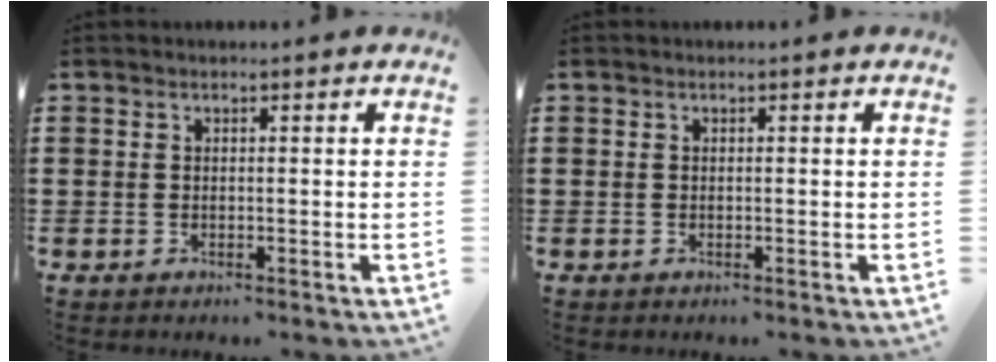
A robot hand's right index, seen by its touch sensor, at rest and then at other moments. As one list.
[{"total": 0.0}]